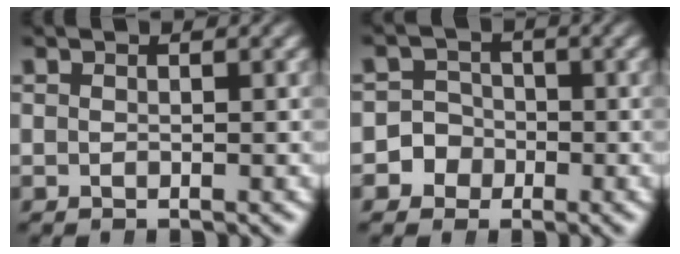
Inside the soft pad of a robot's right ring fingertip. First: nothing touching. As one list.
[{"total": 6.0, "force": [-1.7, 5.6, 1.2], "torque": [-0.044, -0.011, -0.036]}]